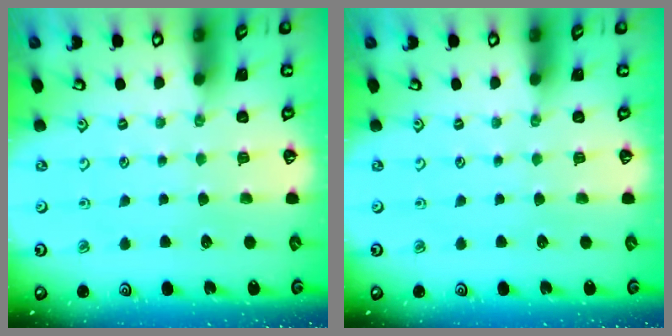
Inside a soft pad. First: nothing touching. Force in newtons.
{"total": 0.0}